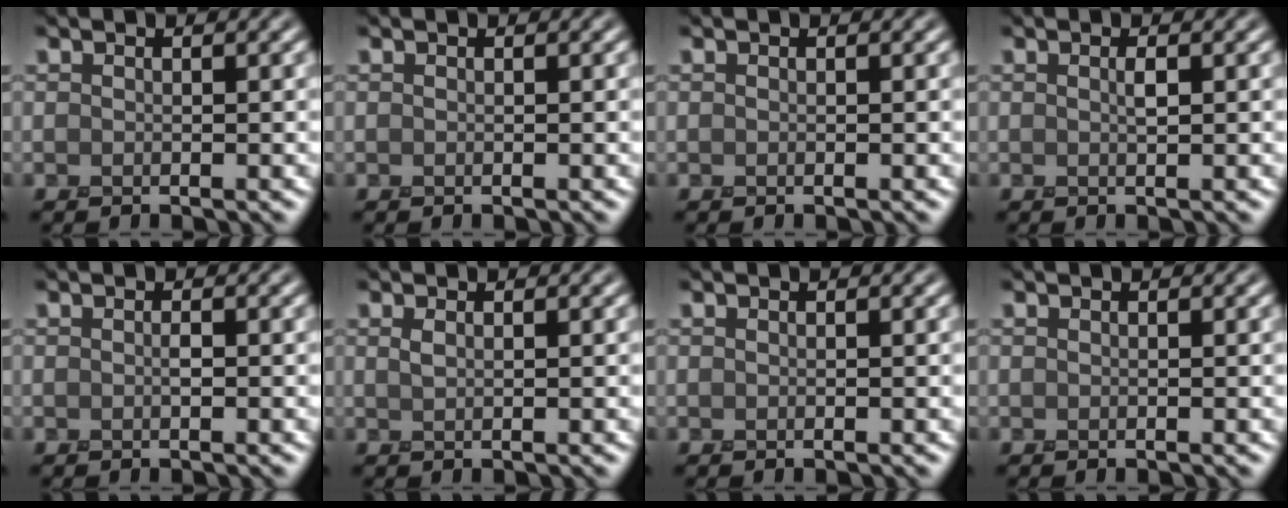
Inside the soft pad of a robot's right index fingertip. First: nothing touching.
{"total": 0.0}
{"total": 0.0}
{"total": 0.8, "force": [0.2, 0.0, 0.7], "torque": [-0.017, 0.005, 0.004]}
{"total": 0.6, "force": [0.0, 0.2, 0.6], "torque": [-0.013, 0.002, 0.000]}
{"total": 0.6, "force": [0.3, 0.1, 0.5], "torque": [-0.015, 0.005, 0.006]}
{"total": 0.0}
{"total": 0.0}